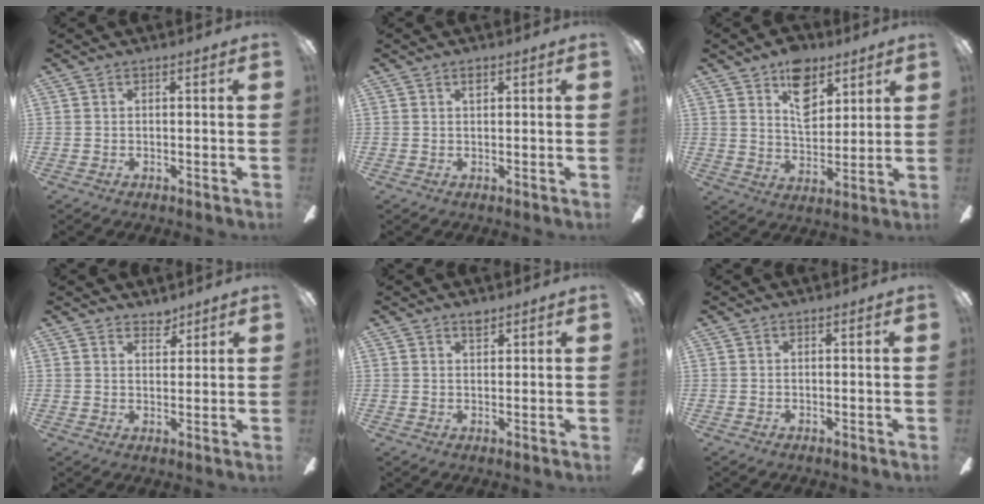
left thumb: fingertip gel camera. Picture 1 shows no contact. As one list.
[{"total": 1.4, "force": [0.9, 0.5, 0.9], "torque": [-0.014, -0.003, 0.015]}, {"total": 11.7, "force": [6.9, 6.9, 6.4], "torque": [-0.080, -0.029, 0.122]}, {"total": 3.6, "force": [3.2, 1.4, 0.5], "torque": [0.006, -0.024, 0.058]}, {"total": 2.2, "force": [1.9, 0.8, 0.8], "torque": [-0.003, -0.011, 0.032]}, {"total": 0.0}]